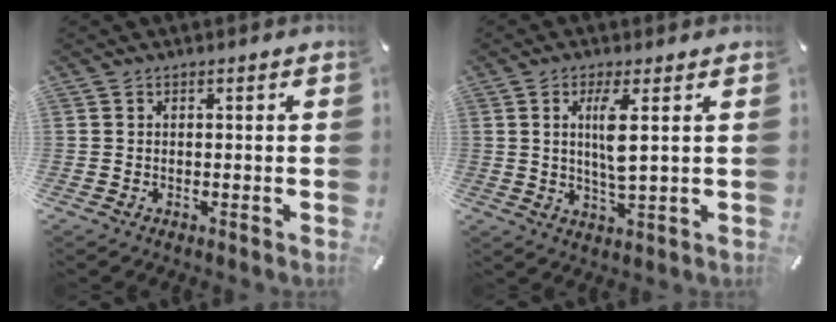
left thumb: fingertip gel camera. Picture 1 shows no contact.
{"total": 6.7, "force": [1.6, 1.4, 6.4], "torque": [-0.134, -0.011, 0.018]}